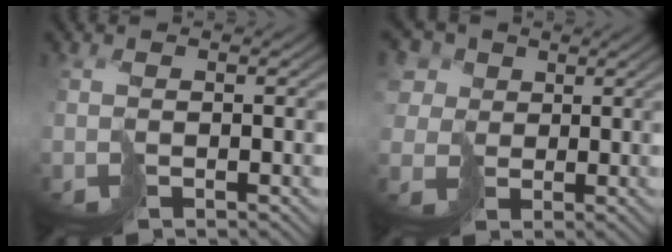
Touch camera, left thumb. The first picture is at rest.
{"total": 6.7, "force": [2.1, 5.7, 2.9], "torque": [-0.116, 0.017, 0.024]}